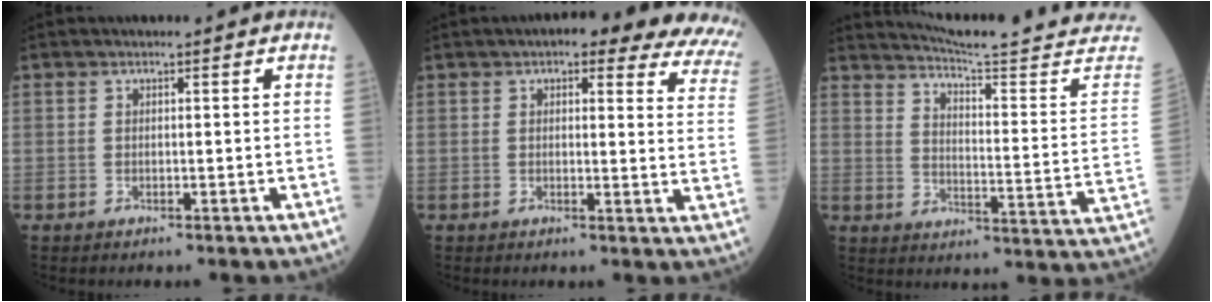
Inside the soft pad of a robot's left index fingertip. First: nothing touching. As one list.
[{"total": 17.9, "force": [15.2, 3.6, 8.8], "torque": [-0.088, -0.021, 0.146]}, {"total": 21.2, "force": [20.1, -2.0, 6.4], "torque": [-0.098, -0.119, 0.246]}]